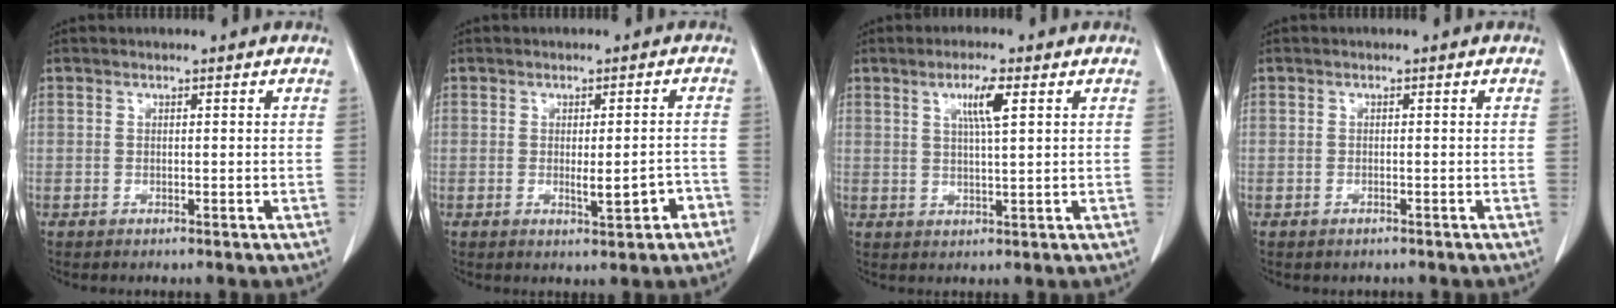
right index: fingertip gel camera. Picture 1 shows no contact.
{"total": 4.1, "force": [-1.6, 0.9, 3.7], "torque": [-0.048, -0.001, -0.019]}
{"total": 4.6, "force": [1.8, 0.1, 4.2], "torque": [-0.074, -0.001, 0.032]}
{"total": 0.6, "force": [-0.5, 0.3, 0.2], "torque": [-0.009, -0.001, -0.006]}